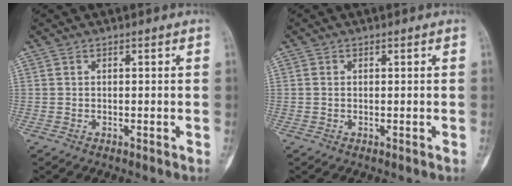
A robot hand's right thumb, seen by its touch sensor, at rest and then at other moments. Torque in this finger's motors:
{"motor_torque": [-0.29, -0.48, 0.21, 0.15, -0.03]}